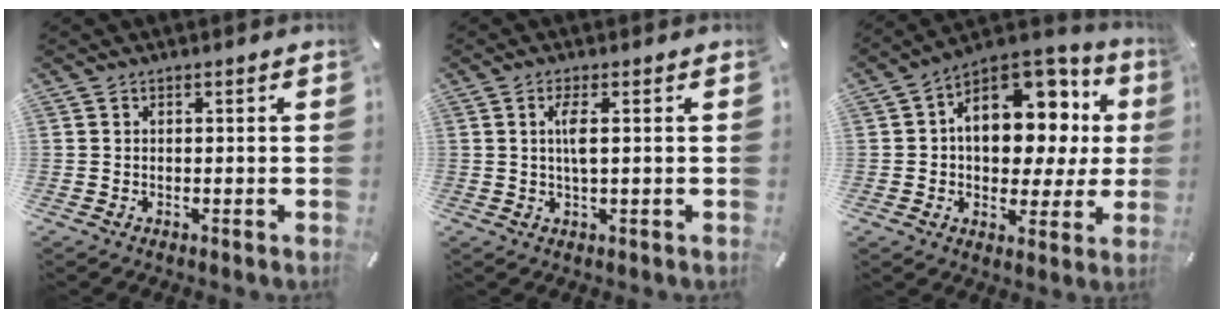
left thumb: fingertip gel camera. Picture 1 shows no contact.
{"total": 4.0, "force": [0.6, 0.6, 3.9], "torque": [-0.078, -0.002, 0.007]}
{"total": 17.3, "force": [4.3, 11.7, 12.0], "torque": [-0.158, -0.033, 0.076]}